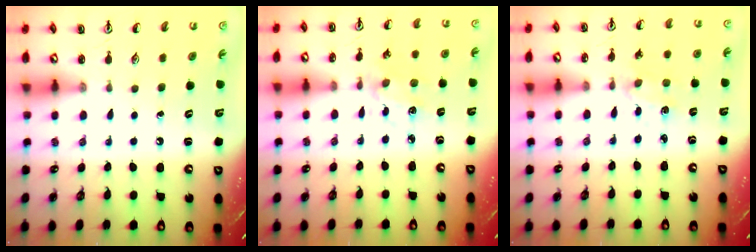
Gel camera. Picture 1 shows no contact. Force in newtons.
{"total": 3.6, "press": 3.3, "slide": 1.3}
{"total": 1.7, "press": 1.6, "slide": 0.5}